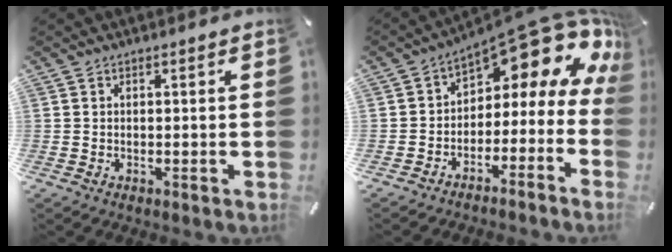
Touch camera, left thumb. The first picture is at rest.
{"total": 12.7, "force": [8.1, 5.5, 8.1], "torque": [-0.108, -0.076, 0.127]}